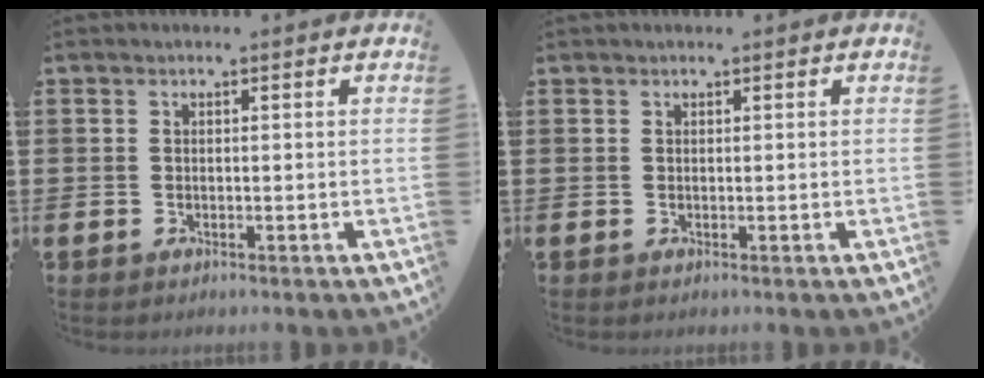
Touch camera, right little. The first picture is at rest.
{"total": 0.0}